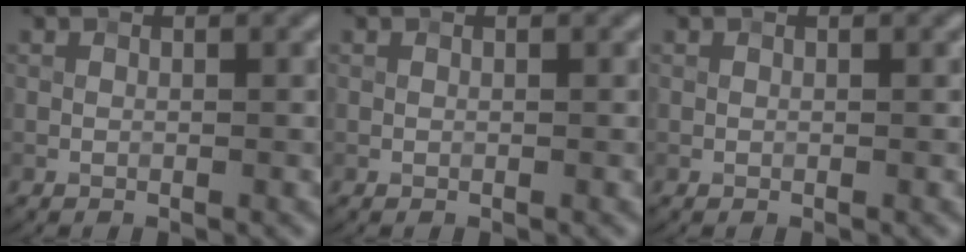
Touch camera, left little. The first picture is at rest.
{"total": 0.0}
{"total": 0.0}